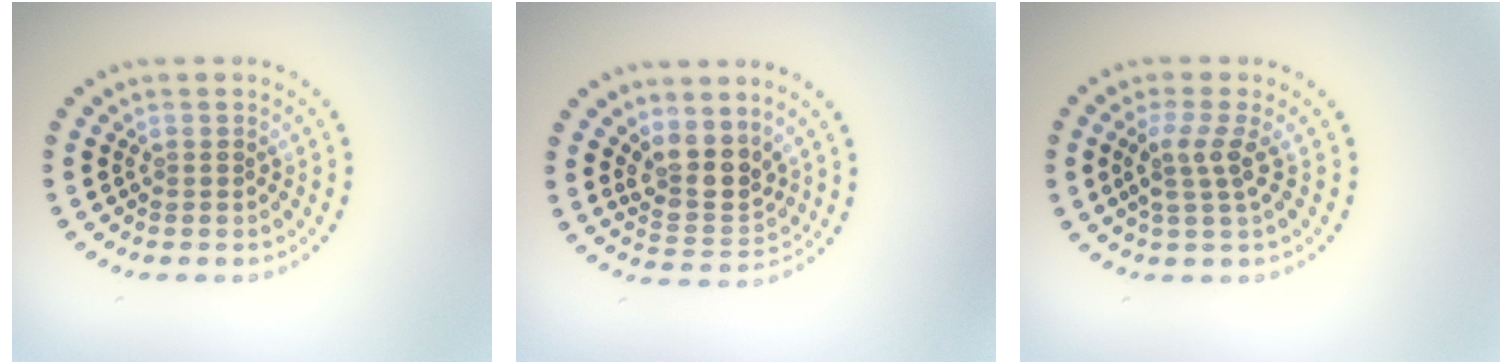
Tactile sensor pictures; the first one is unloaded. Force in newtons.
{"total": 3.6, "press": 2.8, "slide": 2.2}
{"total": 2.5, "press": 2.0, "slide": 1.6}